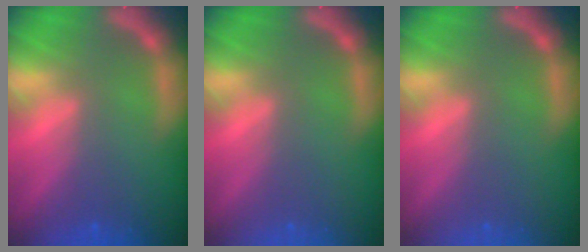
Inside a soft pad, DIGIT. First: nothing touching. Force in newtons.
{"total": 0.0}
{"total": 0.0}